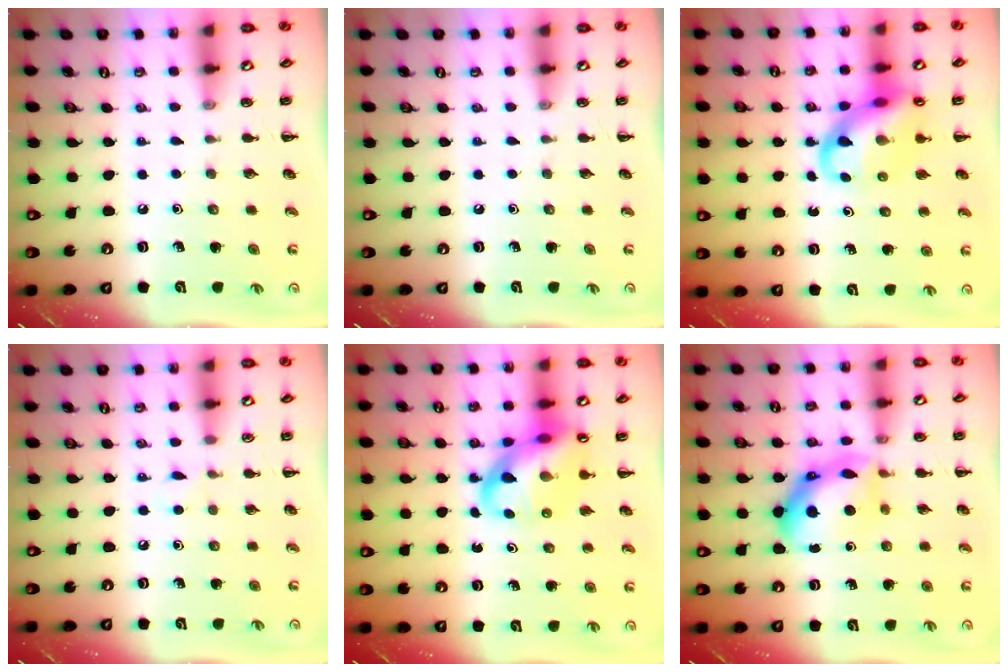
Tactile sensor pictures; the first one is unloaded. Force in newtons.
{"total": 0.0}
{"total": 14.6, "press": 14.4, "slide": 2.8}
{"total": 3.7, "press": 3.6, "slide": 1.2}
{"total": 15.2, "press": 14.7, "slide": 3.9}
{"total": 12.3, "press": 12.3, "slide": 0.2}